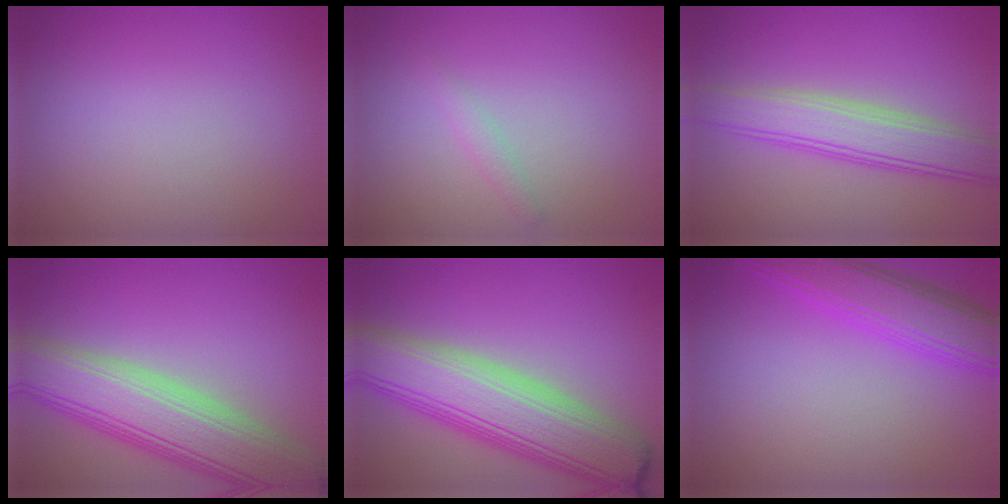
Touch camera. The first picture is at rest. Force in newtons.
{"total": 0.9, "press": 0.9, "slide": 0.0}
{"total": 5.1, "press": 5.1, "slide": 0.3}
{"total": 9.8, "press": 9.8, "slide": 0.6}
{"total": 10.2, "press": 10.2, "slide": 0.5}
{"total": 5.5, "press": 5.5, "slide": 0.1}